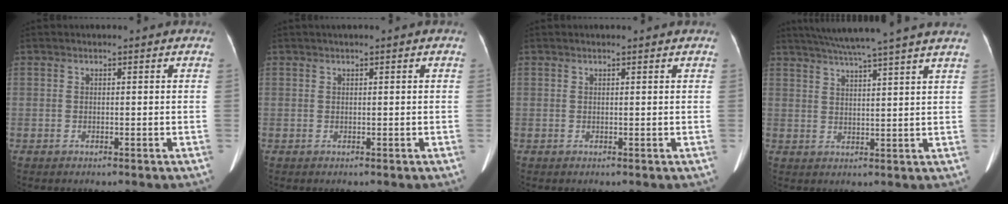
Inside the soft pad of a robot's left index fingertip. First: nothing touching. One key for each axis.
{"total": 0.8, "fx": 0.5, "fy": -0.2, "fz": 0.6, "tx": -0.014, "ty": 0.010, "tz": 0.011}
{"total": 1.6, "fx": 1.5, "fy": 0.1, "fz": 0.6, "tx": -0.014, "ty": 0.009, "tz": 0.016}
{"total": 16.0, "fx": 13.8, "fy": -1.5, "fz": 8.0, "tx": -0.138, "ty": 0.006, "tz": 0.182}